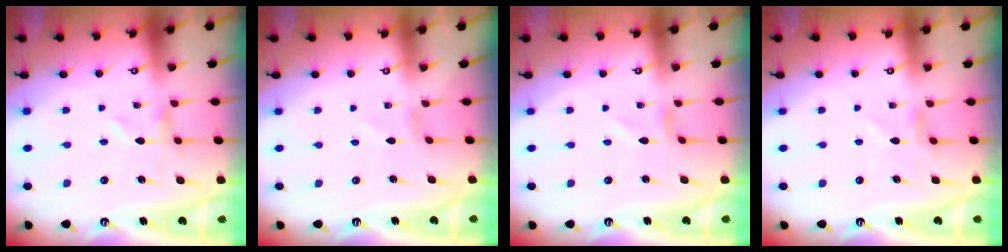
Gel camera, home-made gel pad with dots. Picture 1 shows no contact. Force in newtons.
{"total": 0.0}
{"total": 1.1, "press": 1.1, "slide": 0.1}
{"total": 2.8, "press": 2.8, "slide": 0.3}